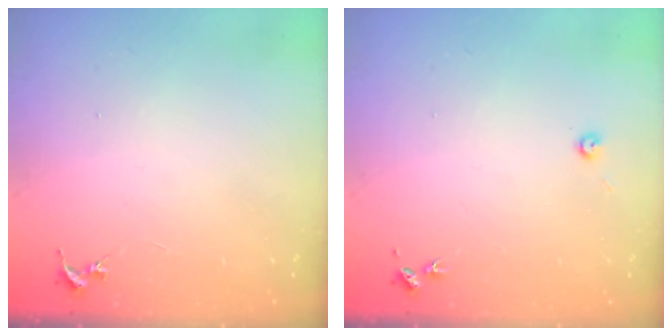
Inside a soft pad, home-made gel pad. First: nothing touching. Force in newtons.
{"total": 2.0, "press": 2.0, "slide": 0.3}